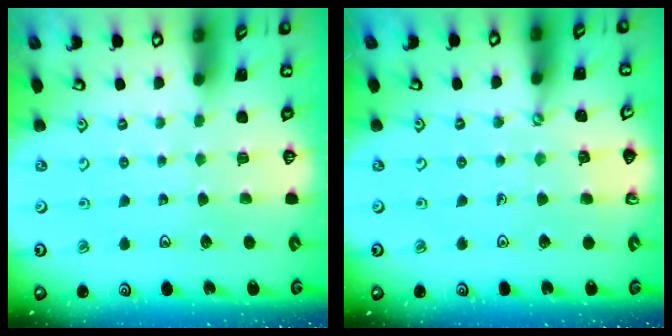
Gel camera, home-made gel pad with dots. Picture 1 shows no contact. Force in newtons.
{"total": 2.3, "press": 2.2, "slide": 0.3}